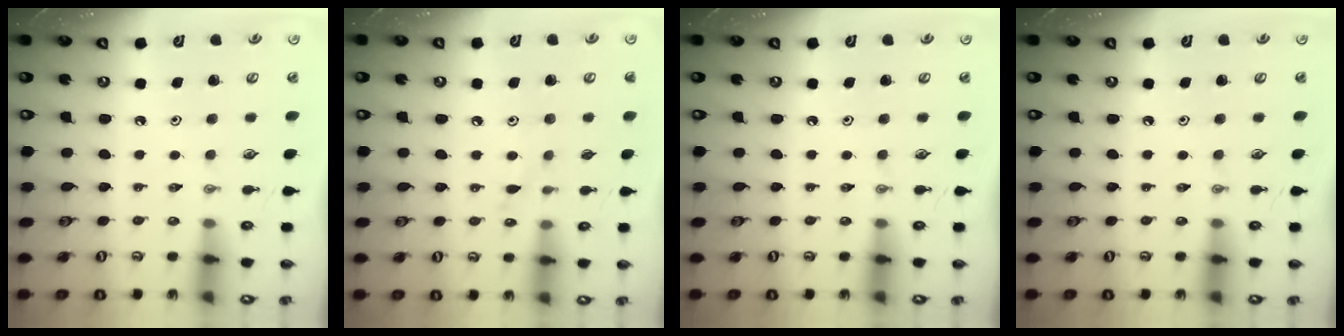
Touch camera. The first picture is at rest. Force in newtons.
{"total": 7.0, "press": 6.9, "slide": 0.7}
{"total": 0.0}
{"total": 0.0}